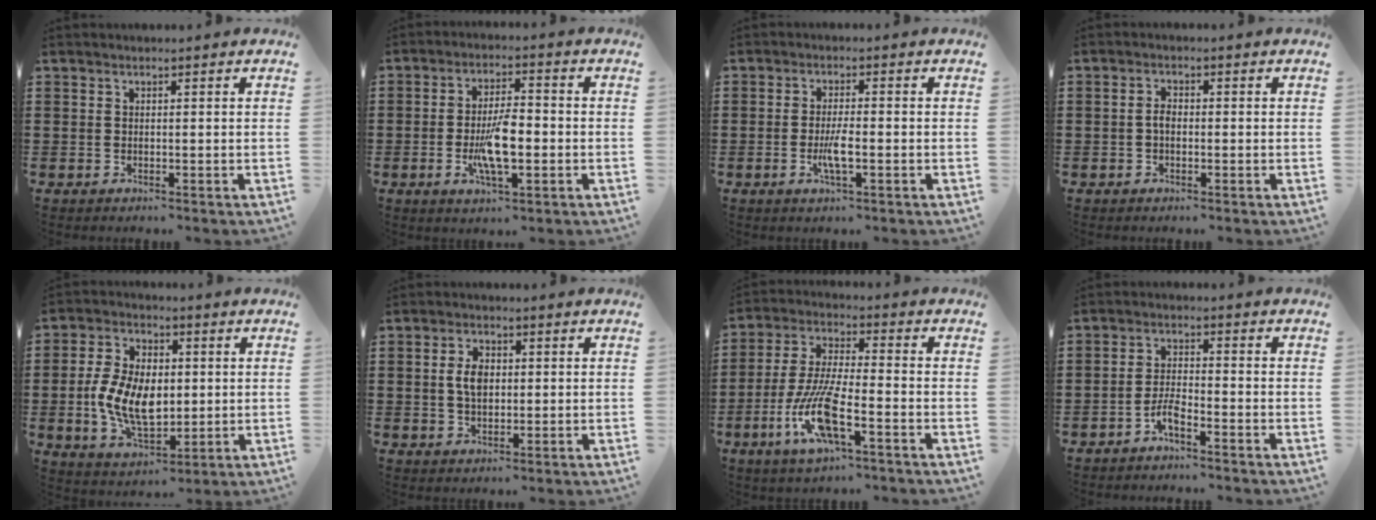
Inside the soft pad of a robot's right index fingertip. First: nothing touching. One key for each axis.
{"total": 7.8, "fx": -1.6, "fy": 2.7, "fz": 7.1, "tx": -0.154, "ty": -0.006, "tz": -0.035}
{"total": 3.7, "fx": -1.1, "fy": 0.7, "fz": 3.4, "tx": -0.072, "ty": -0.004, "tz": -0.024}
{"total": 1.8, "fx": -0.4, "fy": 1.0, "fz": 1.5, "tx": -0.037, "ty": 0.000, "tz": -0.011}
{"total": 10.1, "fx": -0.7, "fy": 6.2, "fz": 8.0, "tx": -0.180, "ty": 0.010, "tz": -0.014}
{"total": 4.2, "fx": 0.4, "fy": 2.4, "fz": 3.4, "tx": -0.080, "ty": 0.008, "tz": 0.004}
{"total": 10.4, "fx": -4.8, "fy": 2.3, "fz": 9.0, "tx": -0.207, "ty": -0.015, "tz": -0.094}
{"total": 3.1, "fx": -2.0, "fy": 0.4, "fz": 2.3, "tx": -0.056, "ty": -0.002, "tz": -0.041}